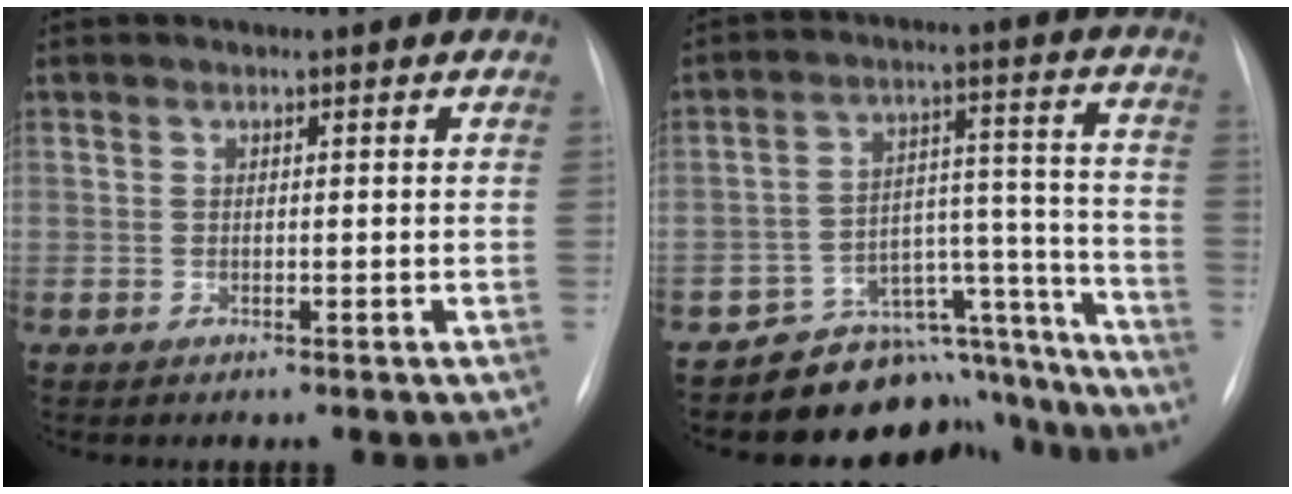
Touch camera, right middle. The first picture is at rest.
{"total": 14.0, "force": [-13.2, 4.6, -0.2], "torque": [0.042, 0.092, -0.190]}